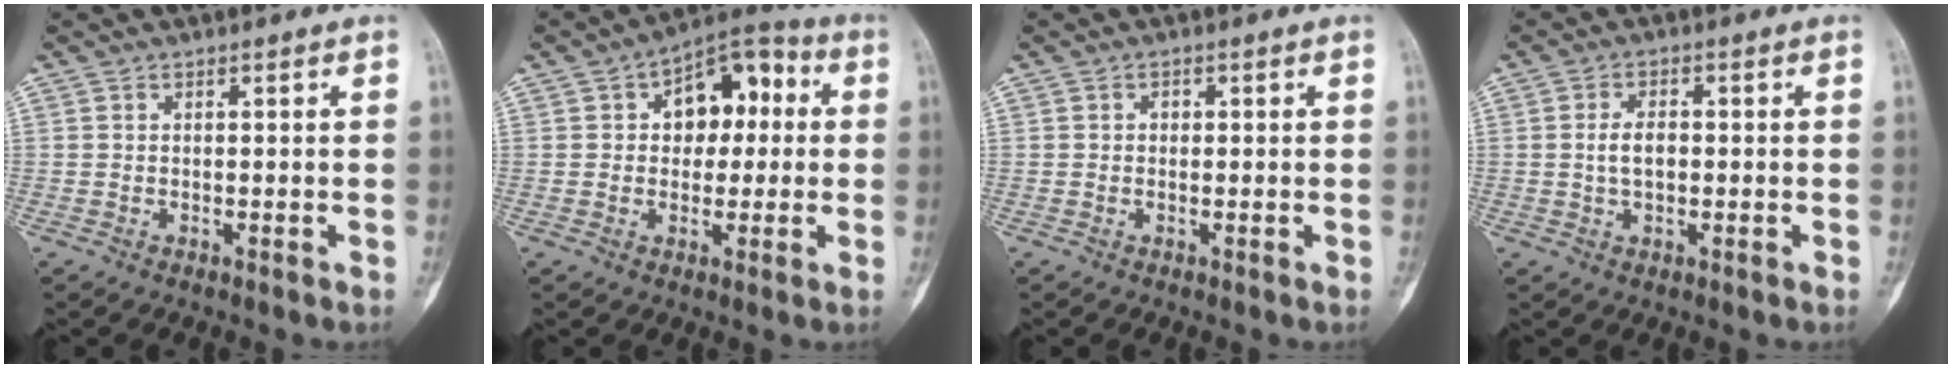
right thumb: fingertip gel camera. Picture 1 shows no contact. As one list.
[{"total": 11.7, "force": [2.0, 7.6, 8.7], "torque": [-0.081, 0.031, 0.020]}, {"total": 0.9, "force": [0.1, 0.8, 0.4], "torque": [-0.002, 0.004, -0.001]}, {"total": 3.8, "force": [-0.3, 2.2, 3.2], "torque": [-0.060, 0.009, -0.005]}]